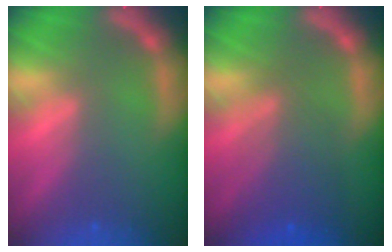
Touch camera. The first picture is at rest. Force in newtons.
{"total": 5.6}